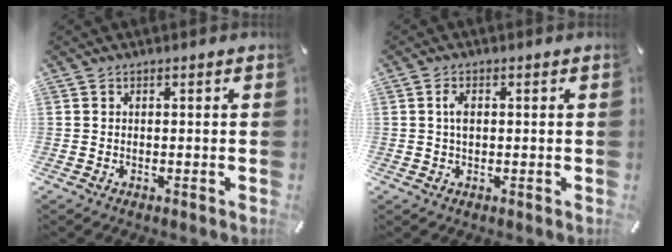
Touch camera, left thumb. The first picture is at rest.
{"total": 2.7, "force": [0.5, 1.4, 2.2], "torque": [-0.039, 0.002, 0.006]}